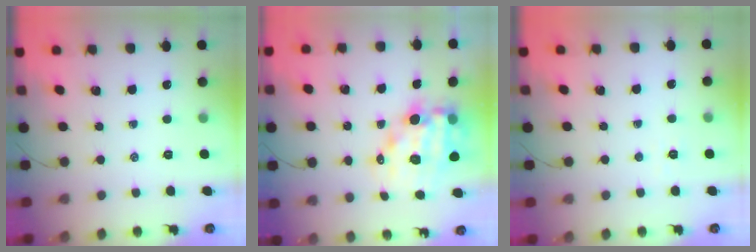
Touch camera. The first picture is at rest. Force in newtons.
{"total": 12.9, "press": 12.5, "slide": 3.3}
{"total": 2.4, "press": 2.3, "slide": 0.5}